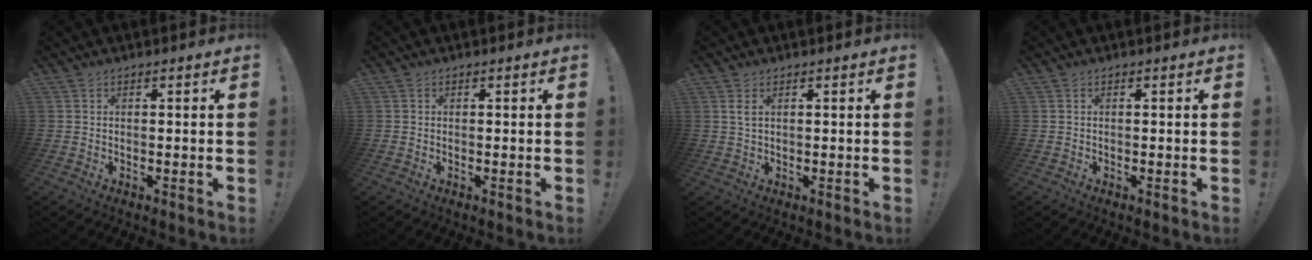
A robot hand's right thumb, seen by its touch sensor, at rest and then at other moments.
{"total": 0.0}
{"total": 2.1, "force": [0.9, 0.7, 1.8], "torque": [-0.030, -0.001, 0.013]}
{"total": 0.0}